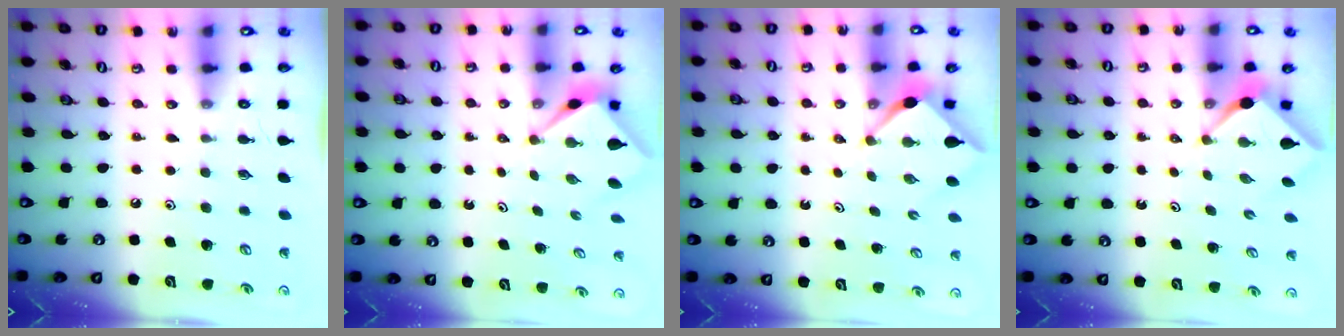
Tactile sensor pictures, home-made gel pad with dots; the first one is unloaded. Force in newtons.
{"total": 2.7, "press": 2.7, "slide": 0.0}
{"total": 2.4, "press": 2.4, "slide": 0.2}
{"total": 2.5, "press": 2.5, "slide": 0.3}